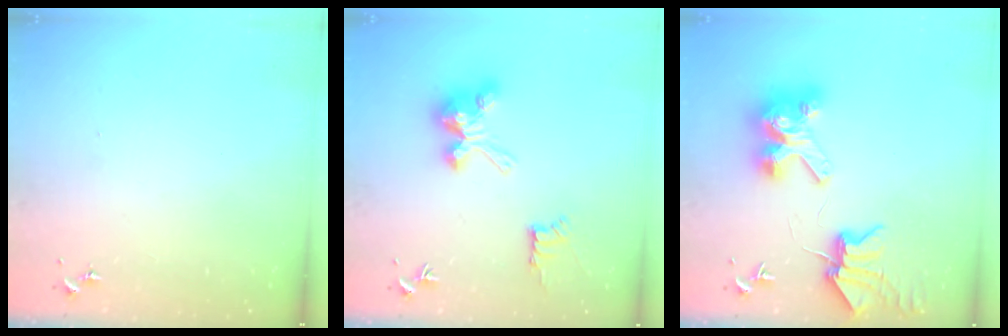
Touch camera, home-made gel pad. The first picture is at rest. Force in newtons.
{"total": 9.4, "press": 9.4, "slide": 0.2}
{"total": 10.2, "press": 10.1, "slide": 1.4}